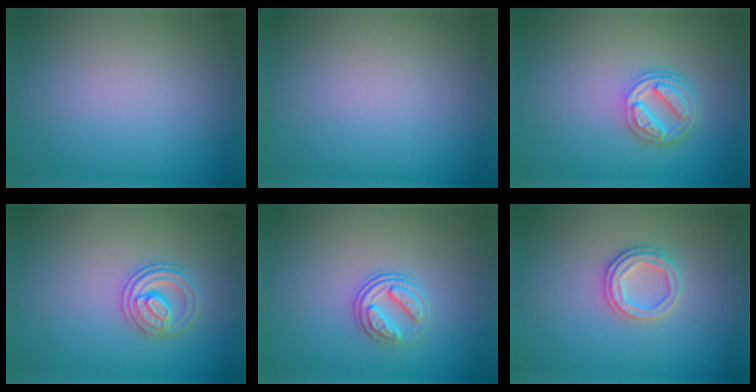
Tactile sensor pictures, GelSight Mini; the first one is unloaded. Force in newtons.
{"total": 0.0}
{"total": 4.1, "press": 3.2, "slide": 2.7}
{"total": 2.6, "press": 2.6, "slide": 0.5}
{"total": 2.5, "press": 1.9, "slide": 1.6}
{"total": 2.5, "press": 2.4, "slide": 0.6}